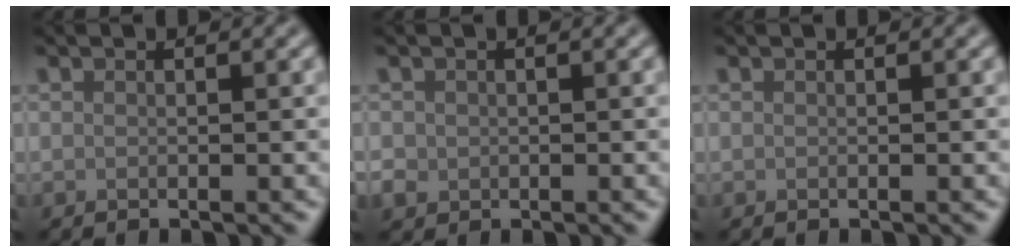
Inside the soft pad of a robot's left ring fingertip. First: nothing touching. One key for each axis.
{"total": 1.4, "fx": -0.1, "fy": 1.3, "fz": 0.3, "tx": -0.004, "ty": -0.004, "tz": -0.006}
{"total": 0.0}